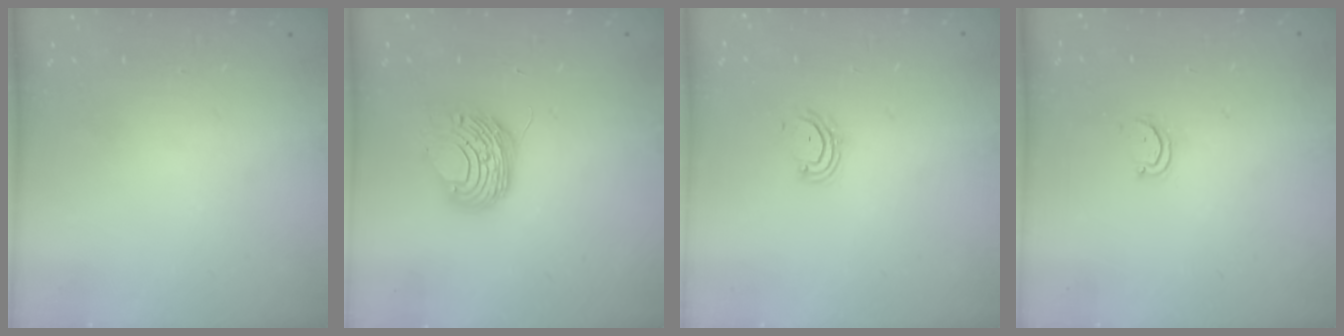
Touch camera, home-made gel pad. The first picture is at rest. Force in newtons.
{"total": 8.8, "press": 8.7, "slide": 0.5}
{"total": 4.1, "press": 4.1, "slide": 0.3}
{"total": 2.7, "press": 2.7, "slide": 0.3}